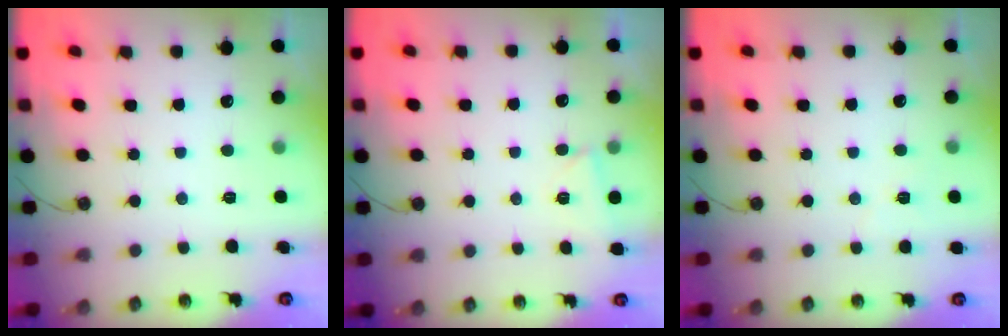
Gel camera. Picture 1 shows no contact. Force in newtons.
{"total": 2.7, "press": 2.4, "slide": 1.2}
{"total": 2.9, "press": 2.7, "slide": 0.9}